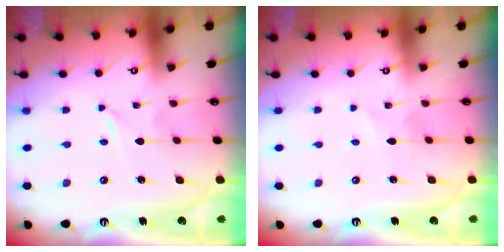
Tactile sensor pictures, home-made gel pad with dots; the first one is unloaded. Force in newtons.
{"total": 2.4, "press": 2.4, "slide": 0.2}